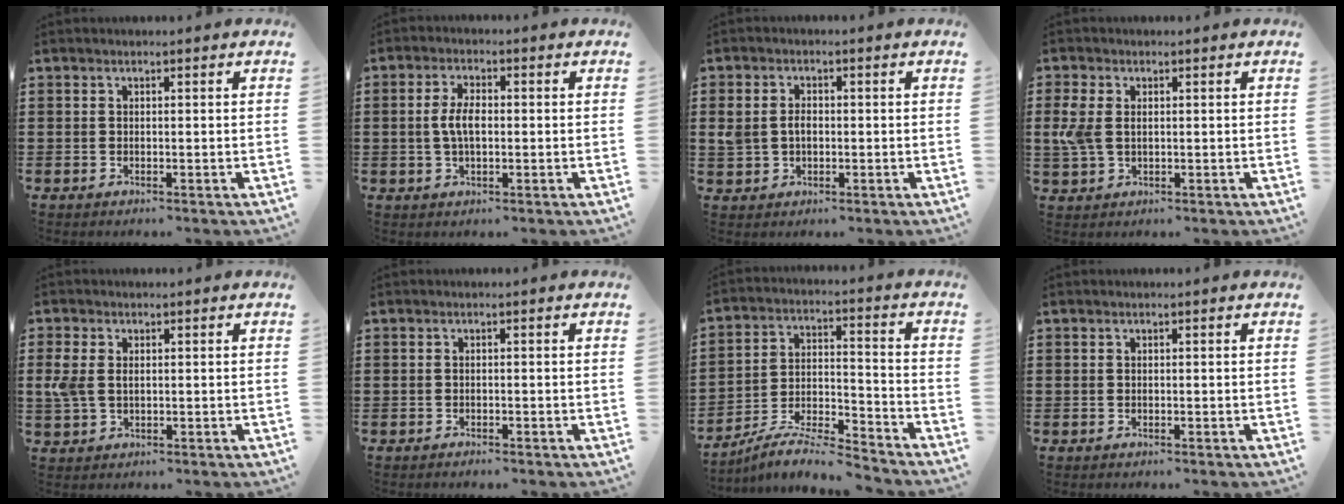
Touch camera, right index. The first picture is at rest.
{"total": 4.5, "force": [-0.1, 2.0, 4.0], "torque": [-0.090, 0.001, -0.009]}
{"total": 2.8, "force": [0.0, 2.1, 1.8], "torque": [-0.045, 0.006, -0.003]}
{"total": 4.0, "force": [0.5, 2.5, 3.1], "torque": [-0.085, 0.000, 0.004]}
{"total": 3.1, "force": [0.5, 1.9, 2.4], "torque": [-0.064, 0.001, 0.006]}
{"total": 0.6, "force": [-0.6, 0.0, 0.1], "torque": [-0.004, -0.003, -0.012]}
{"total": 7.5, "force": [-7.1, 0.3, 2.4], "torque": [-0.048, 0.002, -0.140]}
{"total": 0.0}